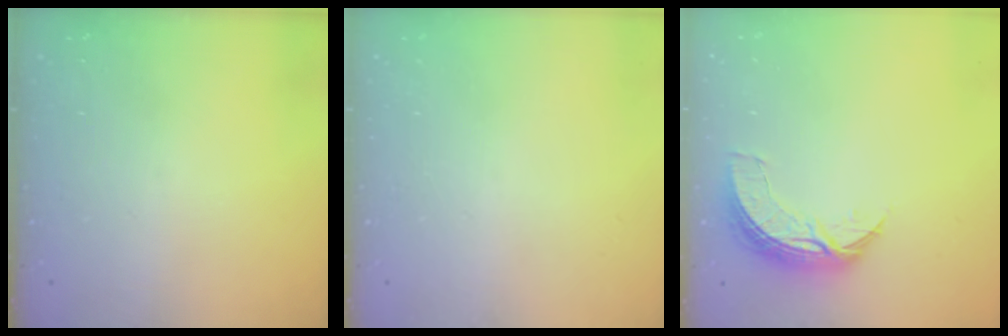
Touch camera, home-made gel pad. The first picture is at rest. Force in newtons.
{"total": 0.0}
{"total": 7.7, "press": 7.7, "slide": 0.7}